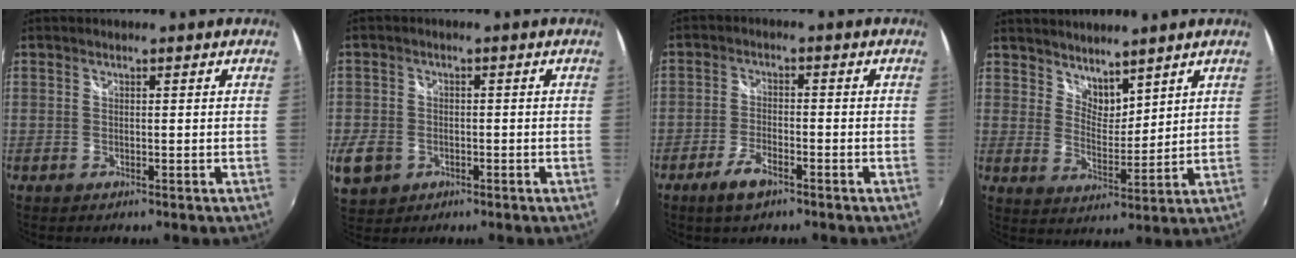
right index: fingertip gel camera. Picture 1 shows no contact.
{"total": 10.5, "force": [-3.9, 8.5, 4.8], "torque": [-0.148, -0.004, -0.066]}
{"total": 5.5, "force": [-3.7, 2.1, 3.5], "torque": [-0.085, -0.006, -0.068]}
{"total": 5.8, "force": [5.0, 2.4, 1.7], "torque": [-0.016, -0.001, 0.092]}